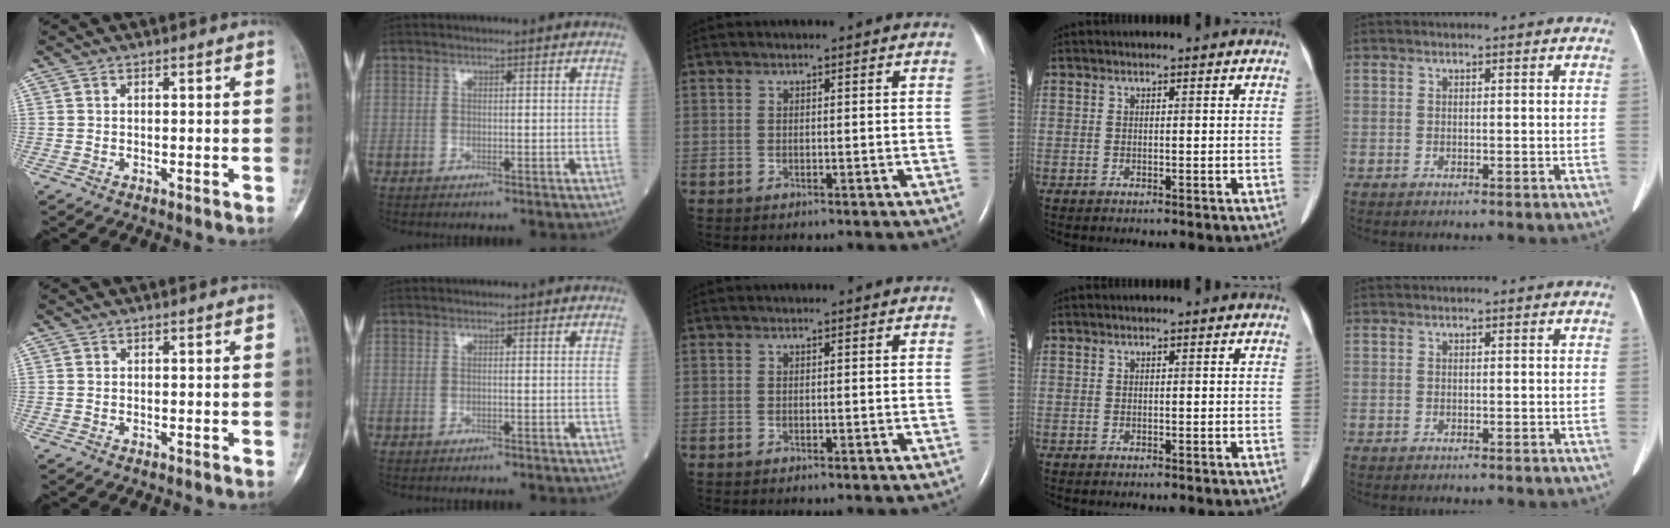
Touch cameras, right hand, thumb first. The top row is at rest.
{}